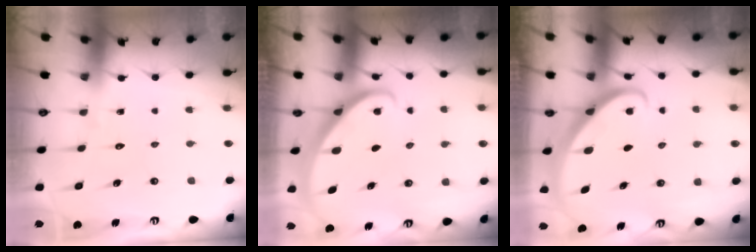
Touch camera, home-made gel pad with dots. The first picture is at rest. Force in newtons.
{"total": 1.9, "press": 1.9, "slide": 0.2}
{"total": 2.7, "press": 2.7, "slide": 0.2}